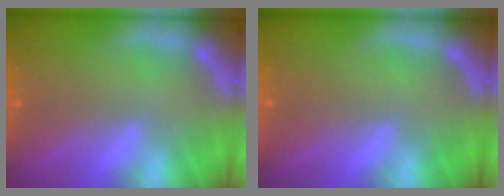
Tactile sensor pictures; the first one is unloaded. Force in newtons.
{"total": 0.0}